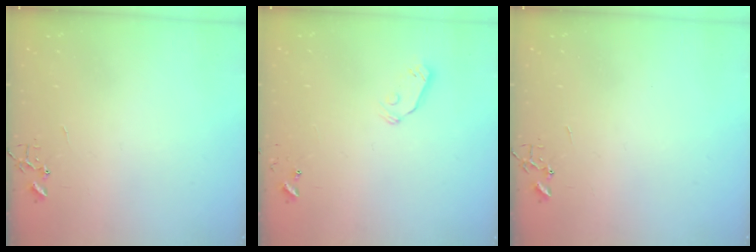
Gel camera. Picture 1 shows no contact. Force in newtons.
{"total": 5.9, "press": 5.8, "slide": 1.0}
{"total": 0.0}